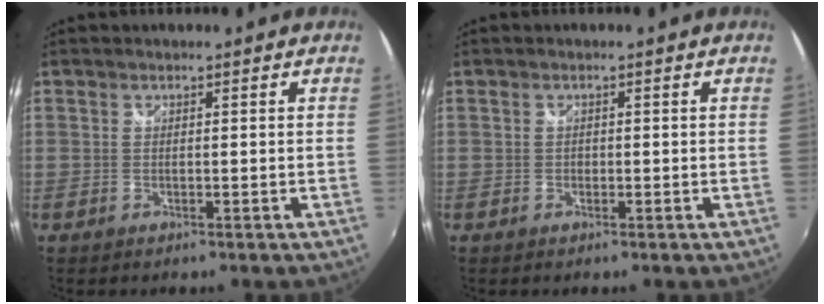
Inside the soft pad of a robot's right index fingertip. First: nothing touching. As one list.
[{"total": 0.6, "force": [-0.3, 0.6, 0.1], "torque": [-0.002, -0.002, -0.005]}]